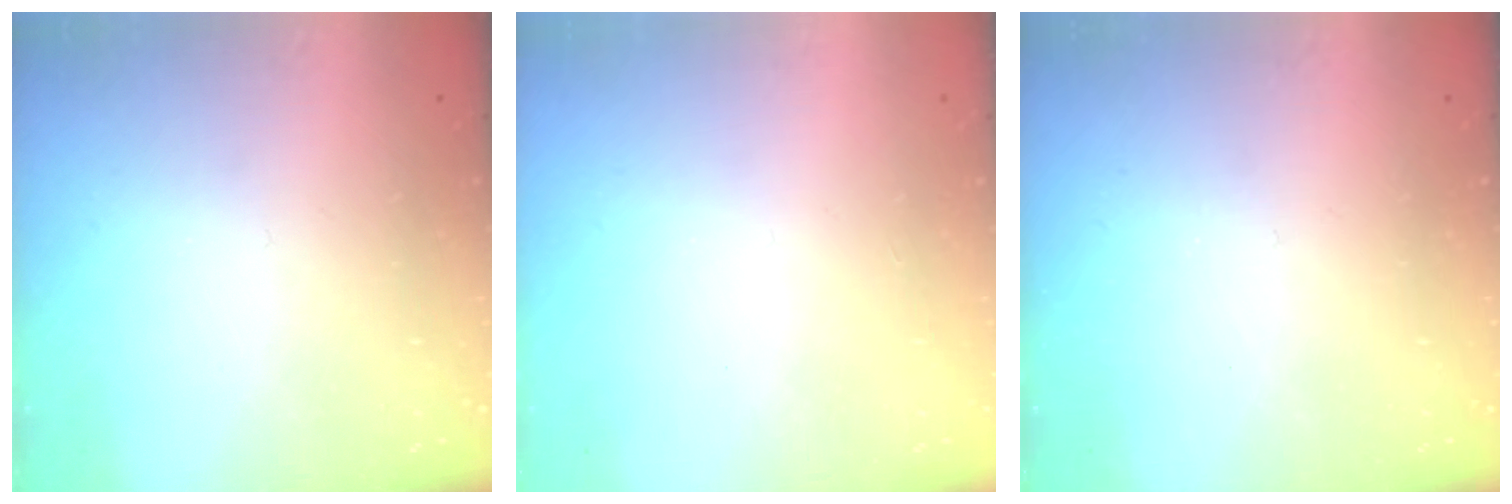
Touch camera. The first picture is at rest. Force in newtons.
{"total": 0.0}
{"total": 0.0}